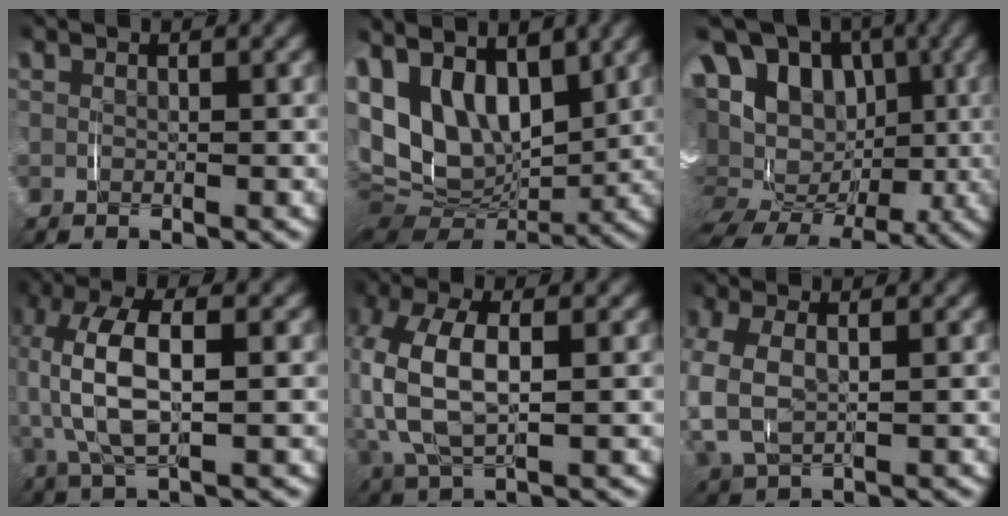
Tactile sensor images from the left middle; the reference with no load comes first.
{"total": 14.0, "force": [1.9, 10.6, 9.1], "torque": [-0.183, -0.024, 0.036]}
{"total": 19.6, "force": [-1.9, 16.4, 10.4], "torque": [-0.243, -0.071, -0.018]}
{"total": 7.4, "force": [0.8, 3.3, 6.6], "torque": [-0.149, 0.002, 0.017]}
{"total": 7.9, "force": [0.6, 4.5, 6.4], "torque": [-0.175, -0.011, 0.022]}
{"total": 6.1, "force": [0.2, 4.4, 4.3], "torque": [-0.131, -0.008, 0.011]}